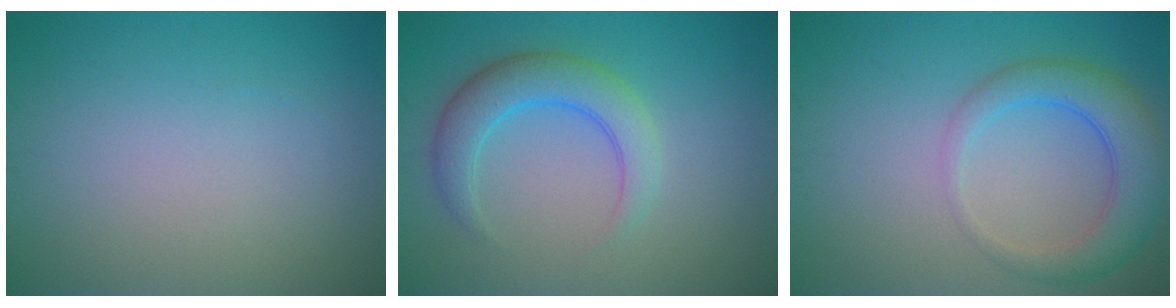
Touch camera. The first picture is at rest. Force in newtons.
{"total": 4.3, "press": 4.3, "slide": 0.1}
{"total": 4.9, "press": 4.9, "slide": 0.2}